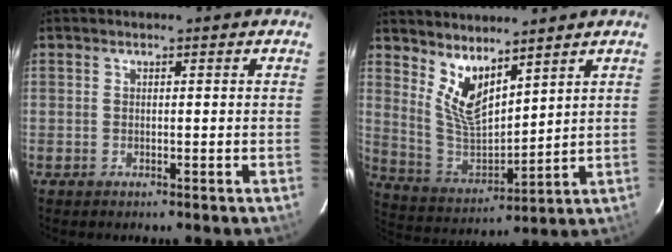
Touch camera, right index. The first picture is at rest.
{"total": 9.7, "force": [6.6, 3.7, 6.1], "torque": [-0.114, -0.015, 0.141]}